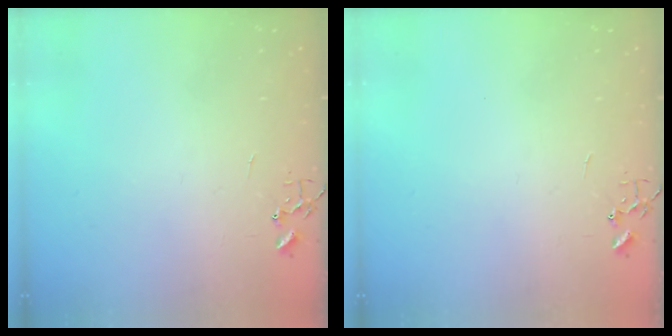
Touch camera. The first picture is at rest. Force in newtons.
{"total": 0.0}